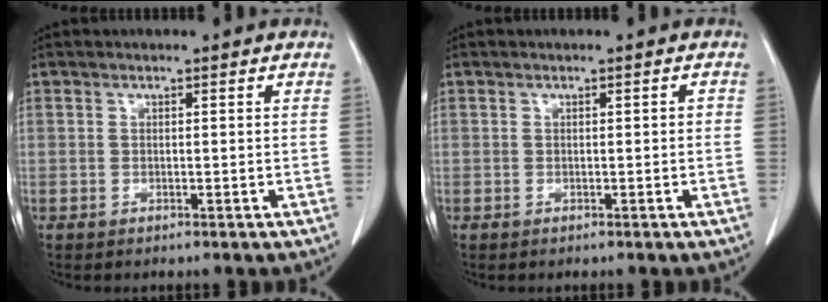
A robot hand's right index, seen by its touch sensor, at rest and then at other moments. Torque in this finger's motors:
{"motor_torque": [0.10, 0.02, 0.01, 0.00]}